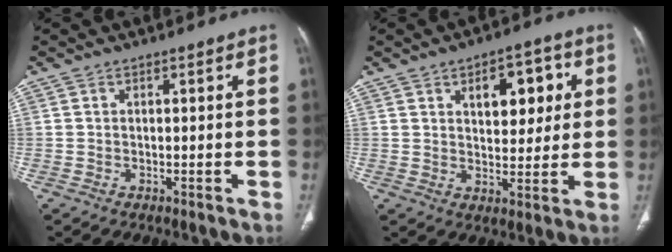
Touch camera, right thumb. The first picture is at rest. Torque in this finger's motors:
{"motor_torque": [-0.33, 0.56, 0.72, 0.23, 0.16]}